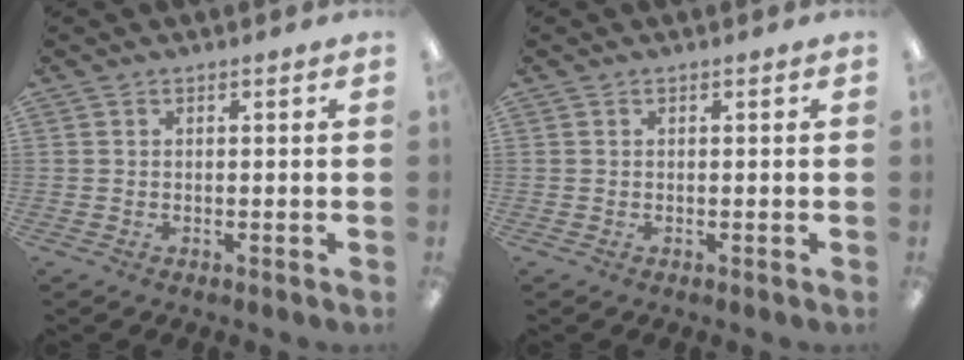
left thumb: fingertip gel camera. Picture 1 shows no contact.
{"total": 0.0}